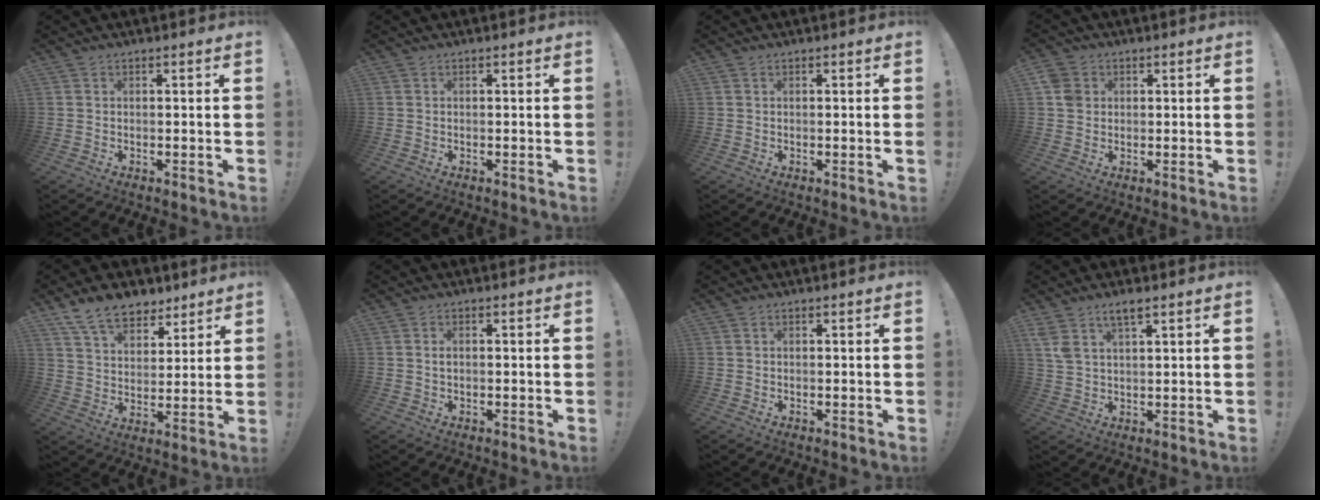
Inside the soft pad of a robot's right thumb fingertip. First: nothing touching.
{"total": 0.0}
{"total": 0.6, "force": [0.2, -0.3, 0.4], "torque": [-0.001, -0.004, 0.001]}
{"total": 4.3, "force": [1.0, 3.8, 1.7], "torque": [-0.021, 0.007, 0.022]}
{"total": 12.5, "force": [9.1, 7.1, 4.9], "torque": [-0.089, -0.055, 0.174]}
{"total": 1.0, "force": [0.1, 0.5, 0.8], "torque": [-0.016, 0.003, 0.001]}
{"total": 0.0}
{"total": 5.4, "force": [3.7, 1.6, 3.6], "torque": [-0.066, -0.017, 0.068]}